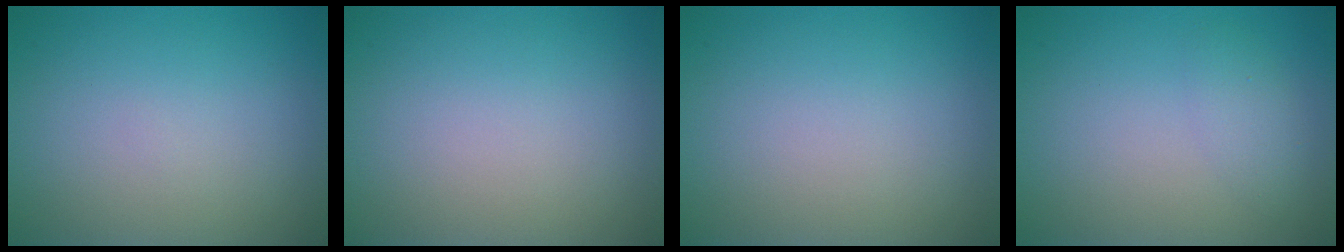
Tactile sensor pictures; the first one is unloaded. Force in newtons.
{"total": 0.0}
{"total": 0.0}
{"total": 1.5, "press": 1.5, "slide": 0.1}